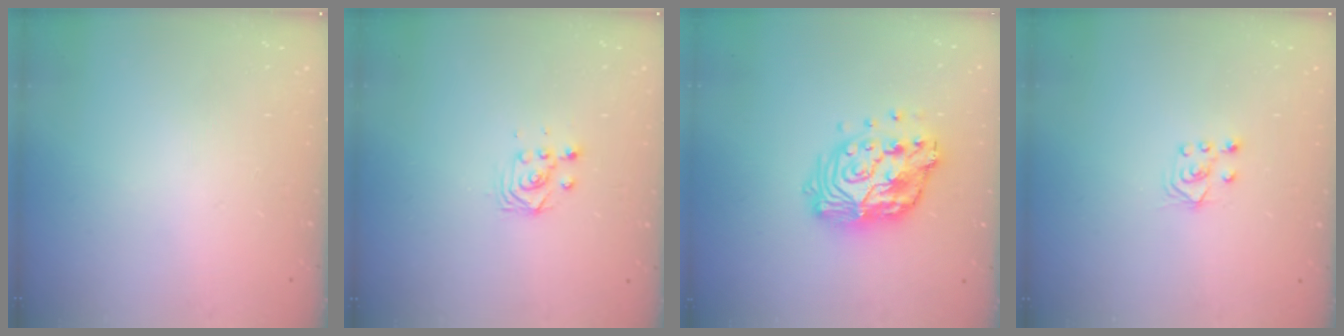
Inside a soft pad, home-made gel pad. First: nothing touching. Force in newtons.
{"total": 2.9, "press": 2.9, "slide": 0.4}
{"total": 15.5, "press": 15.5, "slide": 1.3}
{"total": 4.3, "press": 4.3, "slide": 0.6}